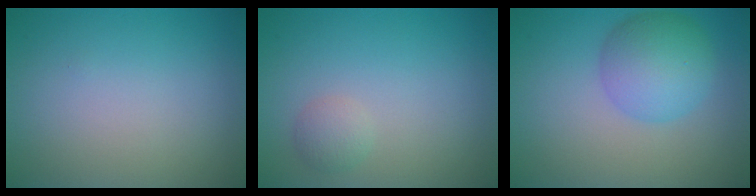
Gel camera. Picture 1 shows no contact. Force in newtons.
{"total": 1.3, "press": 1.3, "slide": 0.0}
{"total": 5.1, "press": 5.1, "slide": 0.1}